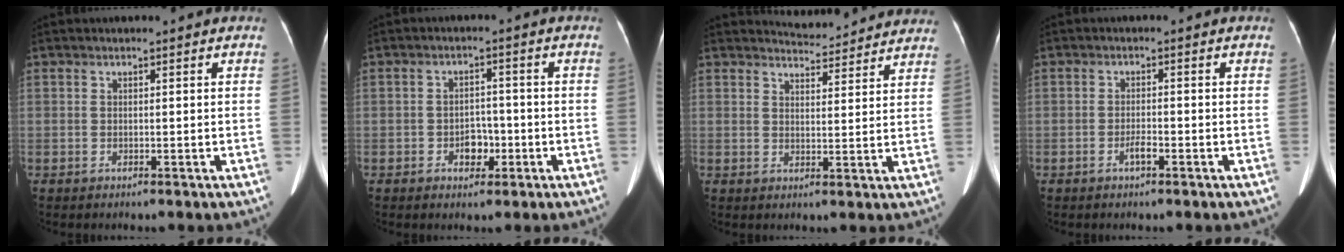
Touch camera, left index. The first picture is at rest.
{"total": 3.4, "force": [-1.5, 2.3, 2.1], "torque": [-0.031, 0.006, -0.021]}
{"total": 8.6, "force": [8.5, 1.2, 0.6], "torque": [-0.003, 0.002, 0.094]}
{"total": 1.7, "force": [-1.1, 0.3, 1.3], "torque": [-0.026, -0.001, -0.018]}